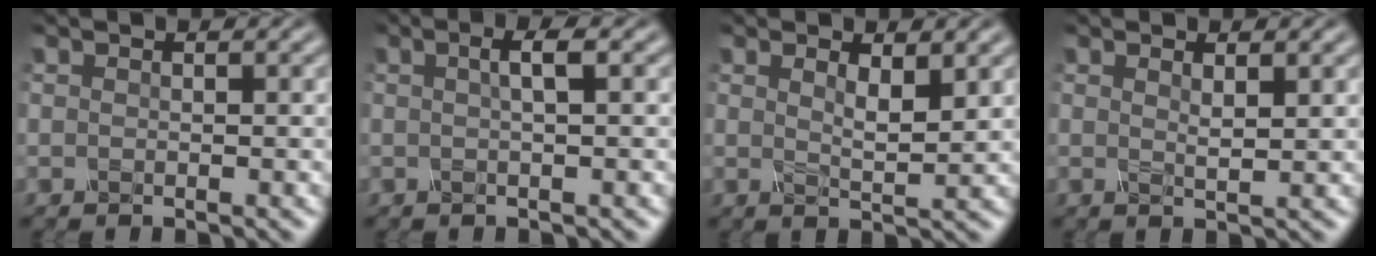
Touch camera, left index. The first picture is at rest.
{"total": 1.9, "force": [0.1, 0.3, 1.9], "torque": [-0.029, 0.004, 0.002]}
{"total": 2.2, "force": [0.9, 0.4, 2.0], "torque": [-0.035, -0.008, 0.022]}
{"total": 1.2, "force": [0.5, 0.2, 1.1], "torque": [-0.017, -0.004, 0.012]}